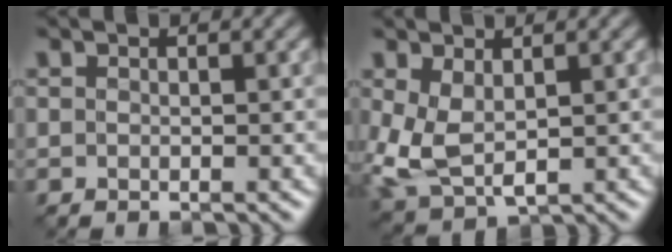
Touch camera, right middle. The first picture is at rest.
{"total": 4.8, "force": [0.1, 2.9, 3.8], "torque": [-0.109, -0.009, 0.011]}